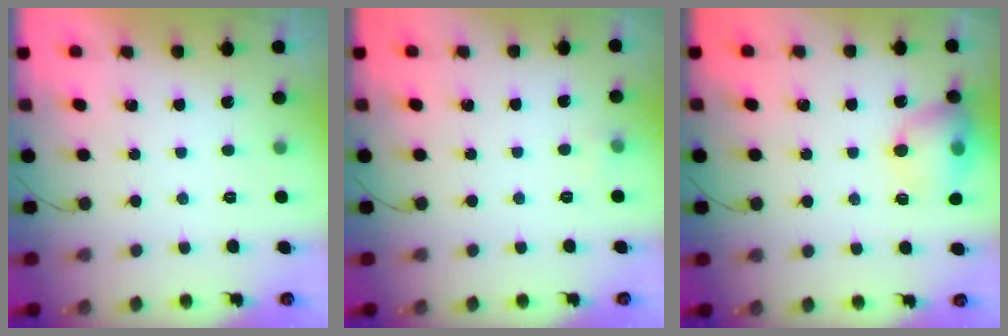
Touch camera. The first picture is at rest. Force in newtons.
{"total": 3.3, "press": 3.1, "slide": 1.2}
{"total": 13.0, "press": 12.9, "slide": 2.0}